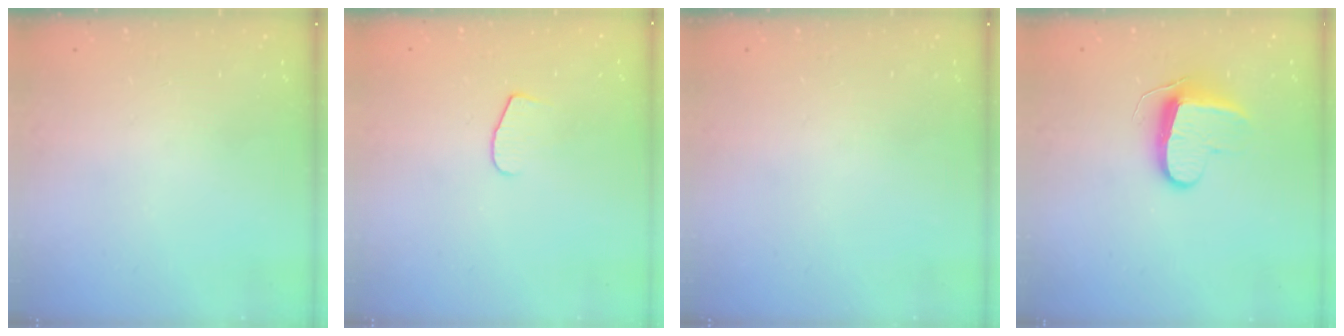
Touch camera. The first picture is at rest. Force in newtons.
{"total": 5.5, "press": 5.5, "slide": 0.5}
{"total": 0.0}
{"total": 9.4, "press": 9.4, "slide": 0.5}